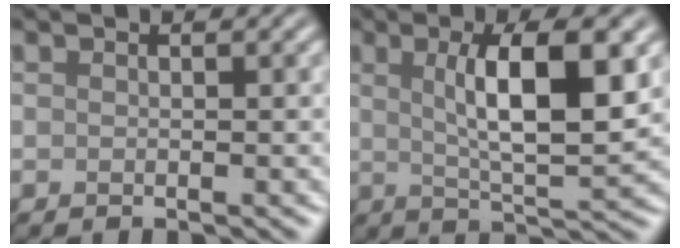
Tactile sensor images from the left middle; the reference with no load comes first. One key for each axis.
{"total": 7.8, "fx": 1.5, "fy": 2.0, "fz": 7.4, "tx": -0.110, "ty": -0.004, "tz": 0.033}